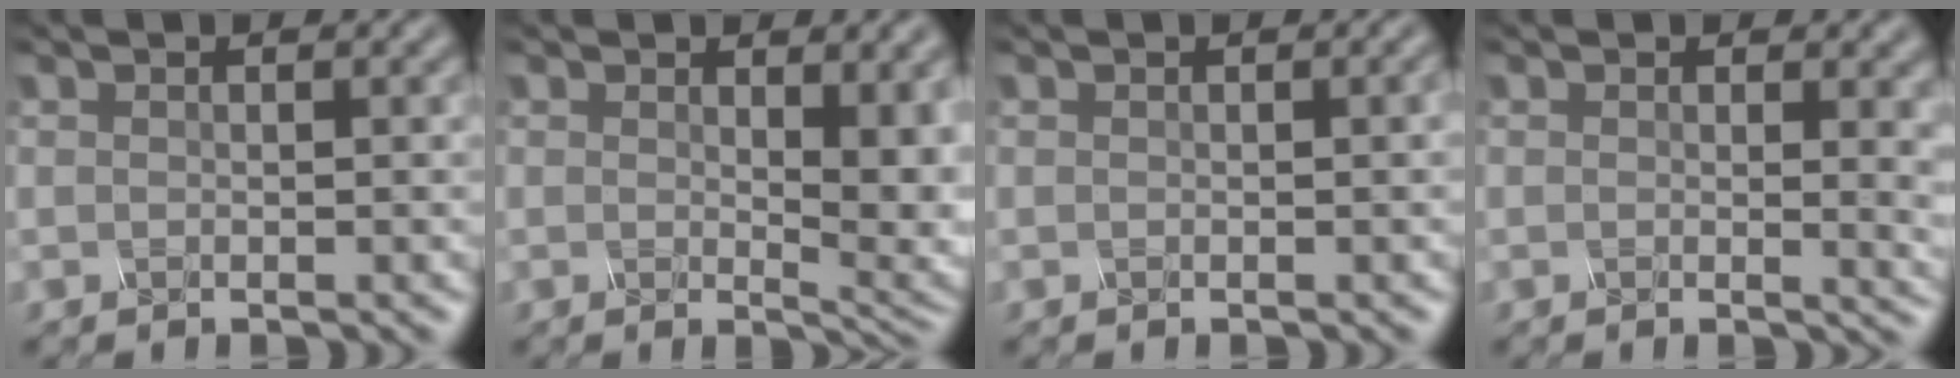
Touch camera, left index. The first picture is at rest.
{"total": 5.1, "force": [0.8, 1.8, 4.7], "torque": [-0.059, -0.011, 0.018]}
{"total": 0.8, "force": [0.0, 0.1, 0.8], "torque": [-0.008, 0.005, 0.000]}
{"total": 3.5, "force": [0.5, 1.3, 3.2], "torque": [-0.026, -0.004, 0.007]}